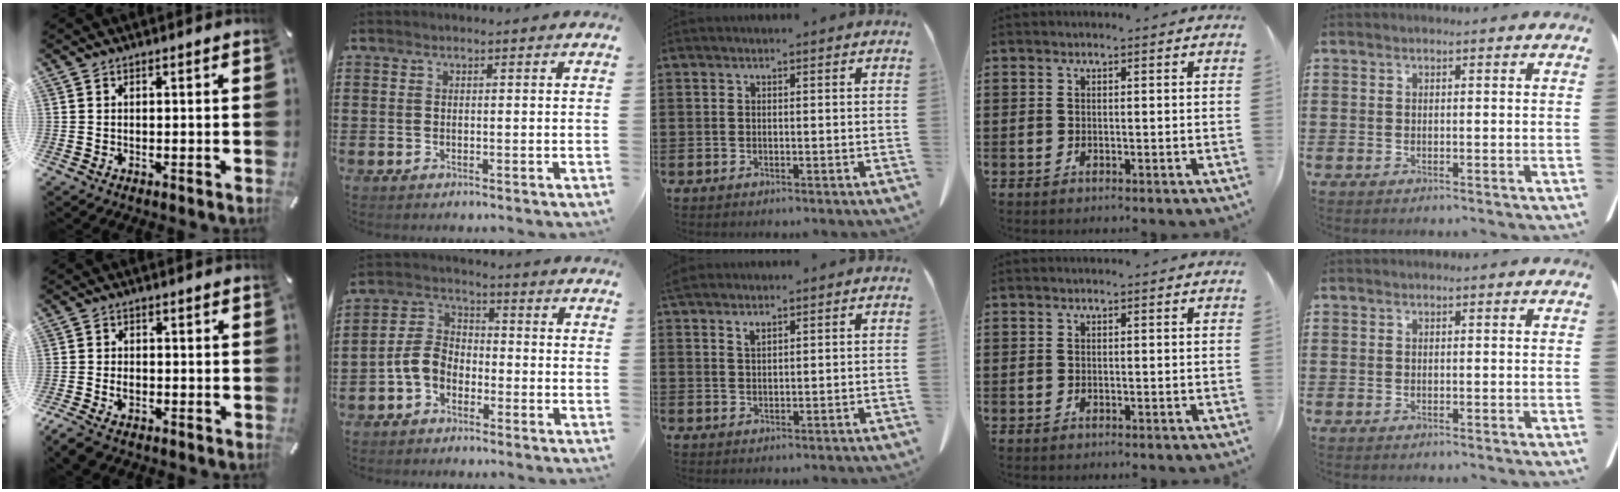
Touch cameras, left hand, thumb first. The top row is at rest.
{"thumb": {"total": 3.6, "force": [-1.7, 2.5, 2.1], "torque": [-0.050, 0.004, -0.035]}, "index": {"total": 5.3, "force": [-3.1, 3.4, 2.7], "torque": [-0.080, 0.005, -0.070]}, "middle": {"total": 1.7, "force": [1.5, 0.4, 0.8], "torque": [-0.019, 0.000, 0.028]}}